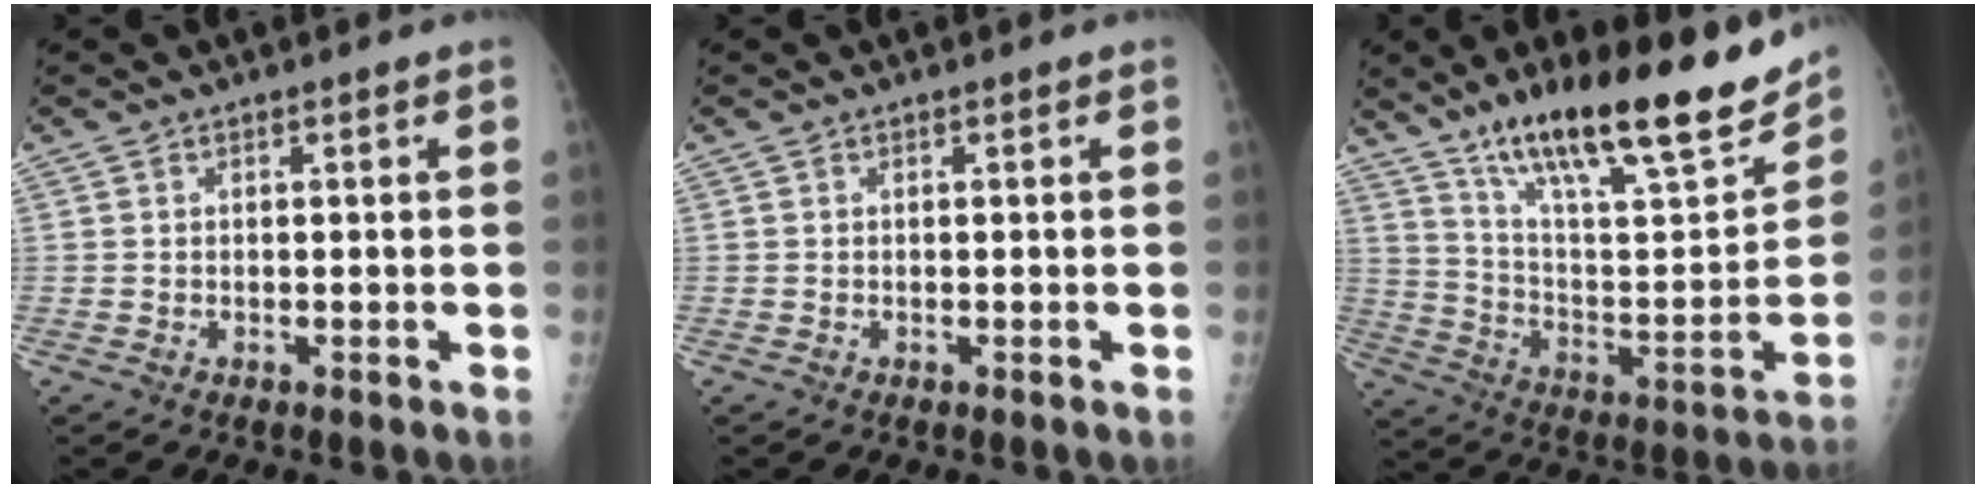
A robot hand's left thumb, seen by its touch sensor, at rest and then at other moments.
{"total": 0.0}
{"total": 27.3, "force": [18.6, 6.8, 18.8], "torque": [-0.267, -0.061, 0.308]}